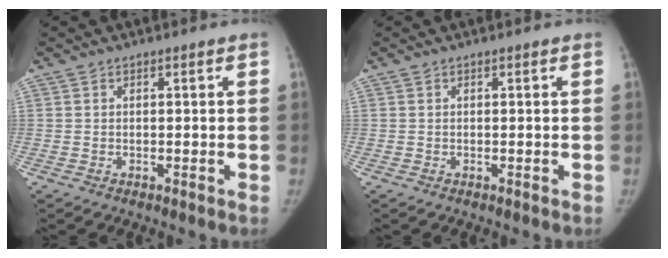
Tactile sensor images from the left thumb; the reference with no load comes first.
{"total": 0.0}